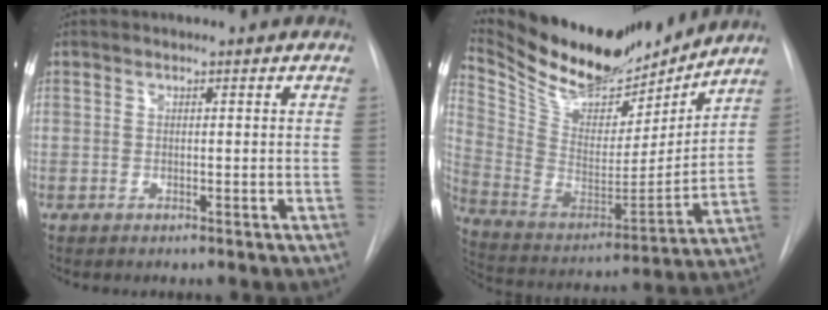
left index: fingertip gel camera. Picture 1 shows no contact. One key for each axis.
{"total": 23.5, "fx": 20.7, "fy": 7.1, "fz": 8.7, "tx": -0.176, "ty": -0.020, "tz": 0.338}